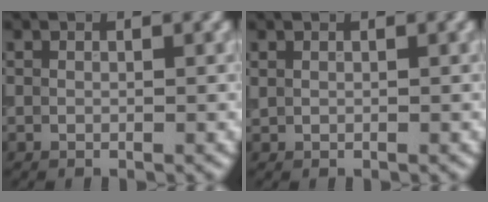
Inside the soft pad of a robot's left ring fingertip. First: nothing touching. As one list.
[{"total": 0.0}]